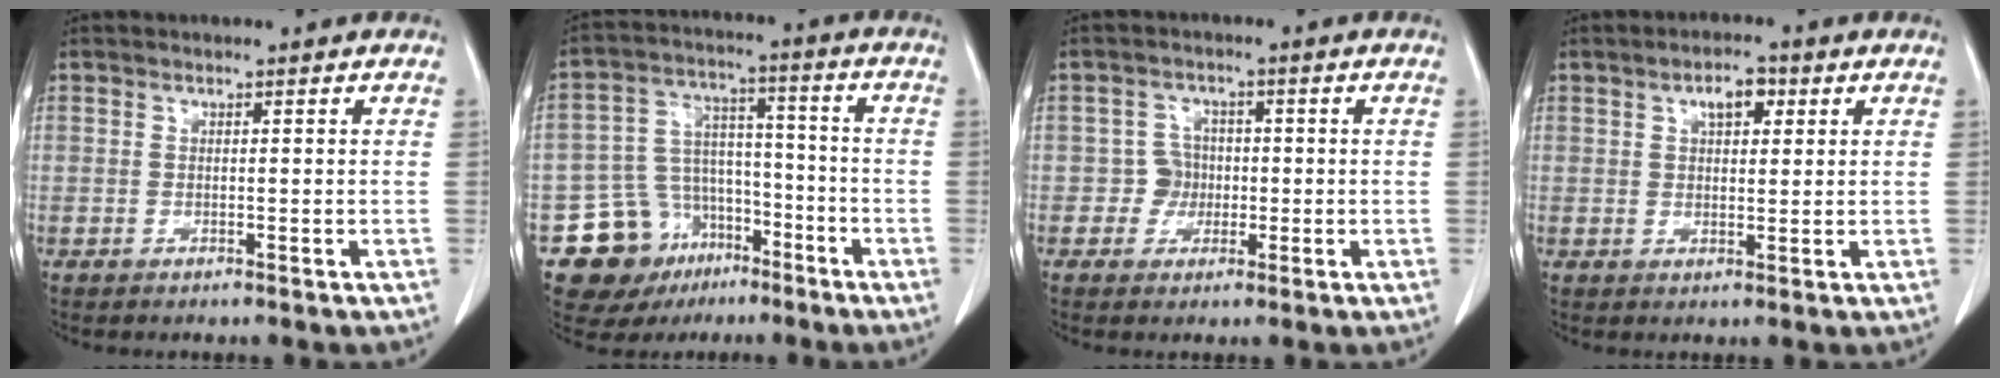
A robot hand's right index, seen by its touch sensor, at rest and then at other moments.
{"total": 15.1, "force": [-8.5, 11.3, 5.5], "torque": [-0.100, 0.057, -0.127]}
{"total": 3.7, "force": [-0.6, 3.6, 0.8], "torque": [-0.006, 0.016, -0.006]}
{"total": 4.7, "force": [2.0, 2.4, 3.5], "torque": [-0.061, 0.010, 0.034]}